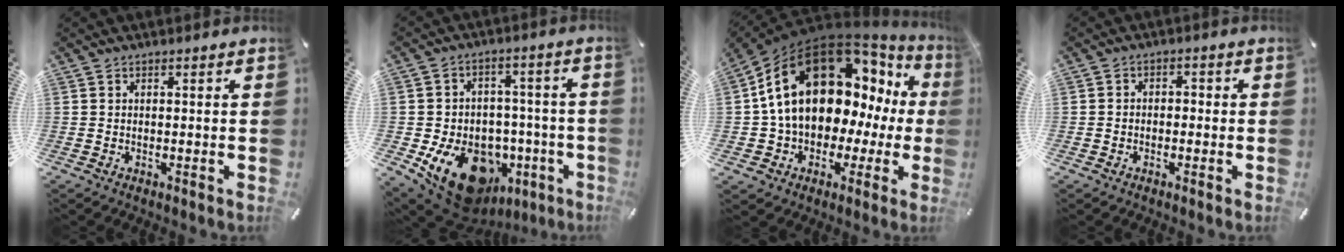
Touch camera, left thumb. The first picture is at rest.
{"total": 18.5, "force": [-8.6, 12.3, 10.9], "torque": [-0.160, 0.045, -0.124]}
{"total": 20.9, "force": [5.4, 14.3, 14.3], "torque": [-0.254, -0.038, 0.098]}
{"total": 2.2, "force": [-1.5, 1.4, 0.7], "torque": [-0.013, 0.012, -0.032]}